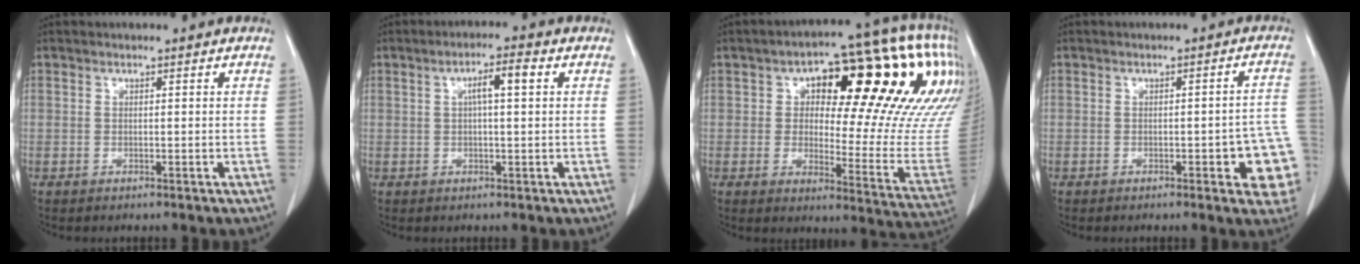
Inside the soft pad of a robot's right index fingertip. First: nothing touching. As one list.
[{"total": 4.3, "force": [1.1, 0.5, 4.1], "torque": [-0.073, 0.011, 0.017]}, {"total": 28.1, "force": [10.3, 8.8, 24.6], "torque": [-0.250, 0.058, 0.152]}, {"total": 8.2, "force": [-2.6, 2.1, 7.5], "torque": [-0.067, 0.012, -0.031]}]